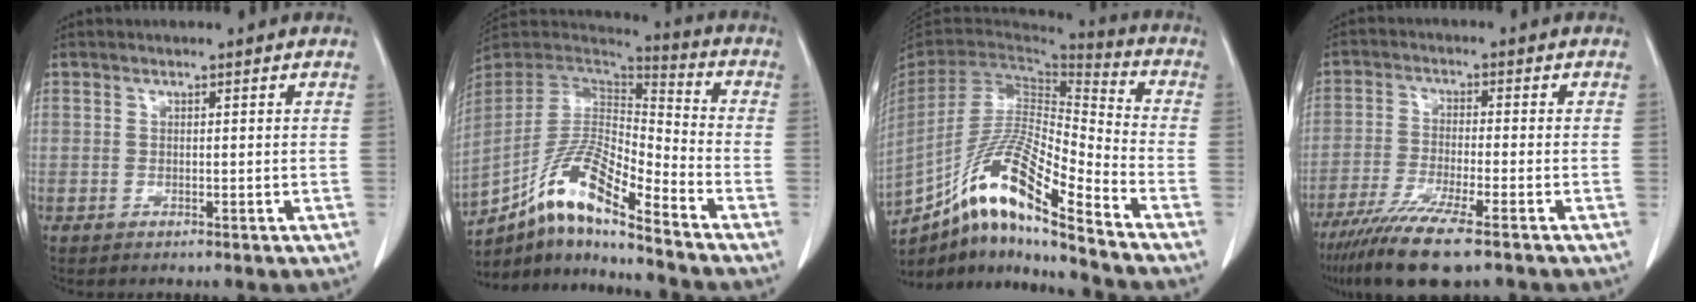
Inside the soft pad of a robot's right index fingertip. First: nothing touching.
{"total": 14.9, "force": [-10.4, 1.7, 10.5], "torque": [-0.201, 0.011, -0.192]}
{"total": 19.9, "force": [-14.5, 0.7, 13.6], "torque": [-0.294, -0.017, -0.273]}
{"total": 10.7, "force": [-7.8, 0.7, 7.4], "torque": [-0.127, -0.028, -0.128]}